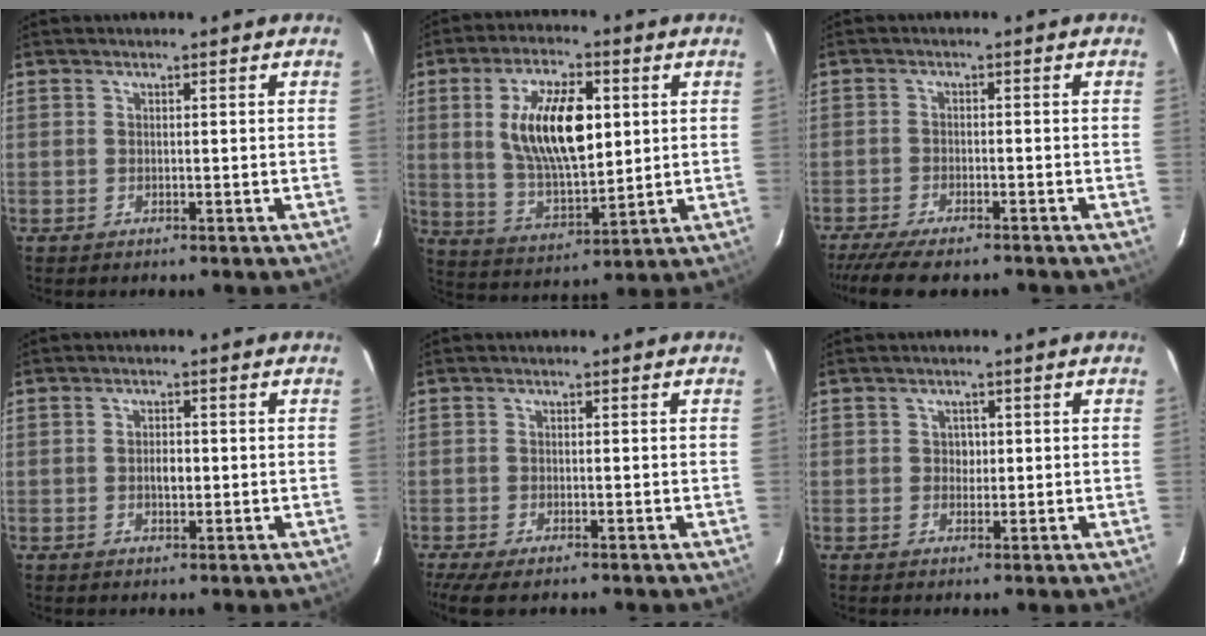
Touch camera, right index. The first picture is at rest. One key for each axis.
{"total": 15.7, "fx": 3.3, "fy": 6.7, "fz": 13.8, "tx": -0.254, "ty": 0.004, "tz": 0.070}
{"total": 9.5, "fx": -8.1, "fy": 1.8, "fz": 4.6, "tx": -0.114, "ty": -0.030, "tz": -0.136}
{"total": 2.3, "fx": -0.2, "fy": 1.3, "fz": 1.9, "tx": -0.034, "ty": 0.004, "tz": -0.004}
{"total": 5.3, "fx": -3.8, "fy": 1.2, "fz": 3.5, "tx": -0.081, "ty": -0.025, "tz": -0.066}
{"total": 1.7, "fx": 0.1, "fy": 1.6, "fz": 0.4, "tx": -0.003, "ty": 0.006, "tz": 0.003}